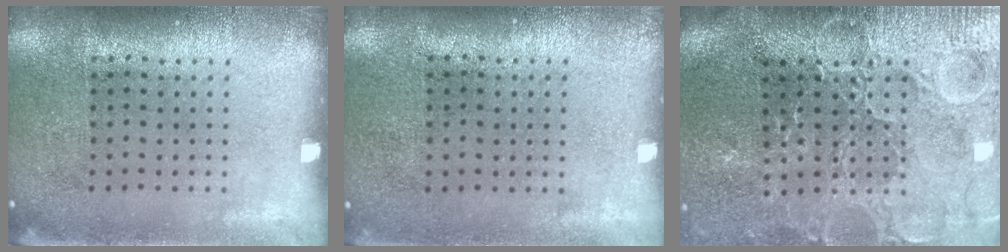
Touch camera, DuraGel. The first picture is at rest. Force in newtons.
{"total": 0.0}
{"total": 3.8, "press": 3.6, "slide": 1.1}